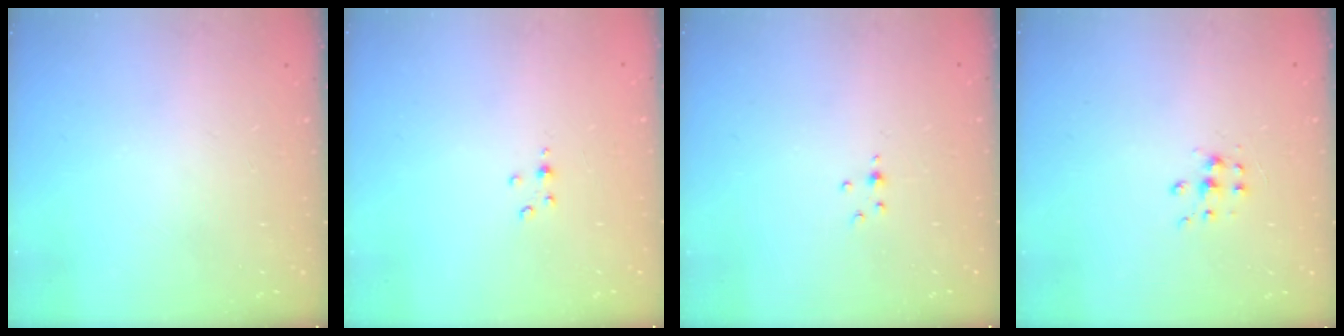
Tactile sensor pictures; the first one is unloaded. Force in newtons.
{"total": 2.8, "press": 2.8, "slide": 0.3}
{"total": 2.8, "press": 2.4, "slide": 1.5}
{"total": 6.4, "press": 6.4, "slide": 0.5}